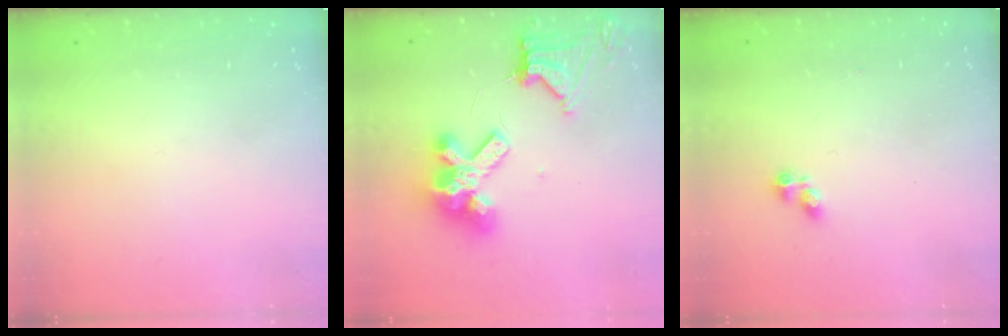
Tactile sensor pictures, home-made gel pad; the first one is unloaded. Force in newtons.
{"total": 12.6, "press": 12.5, "slide": 1.4}
{"total": 2.7, "press": 2.7, "slide": 0.4}